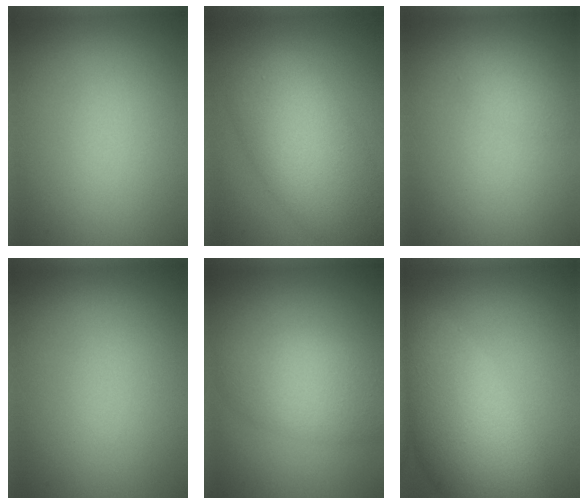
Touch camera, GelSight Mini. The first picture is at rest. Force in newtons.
{"total": 8.0, "press": 7.9, "slide": 0.4}
{"total": 1.0, "press": 1.0, "slide": 0.1}
{"total": 0.0}
{"total": 4.9, "press": 4.9, "slide": 0.2}
{"total": 10.3, "press": 10.3, "slide": 0.4}